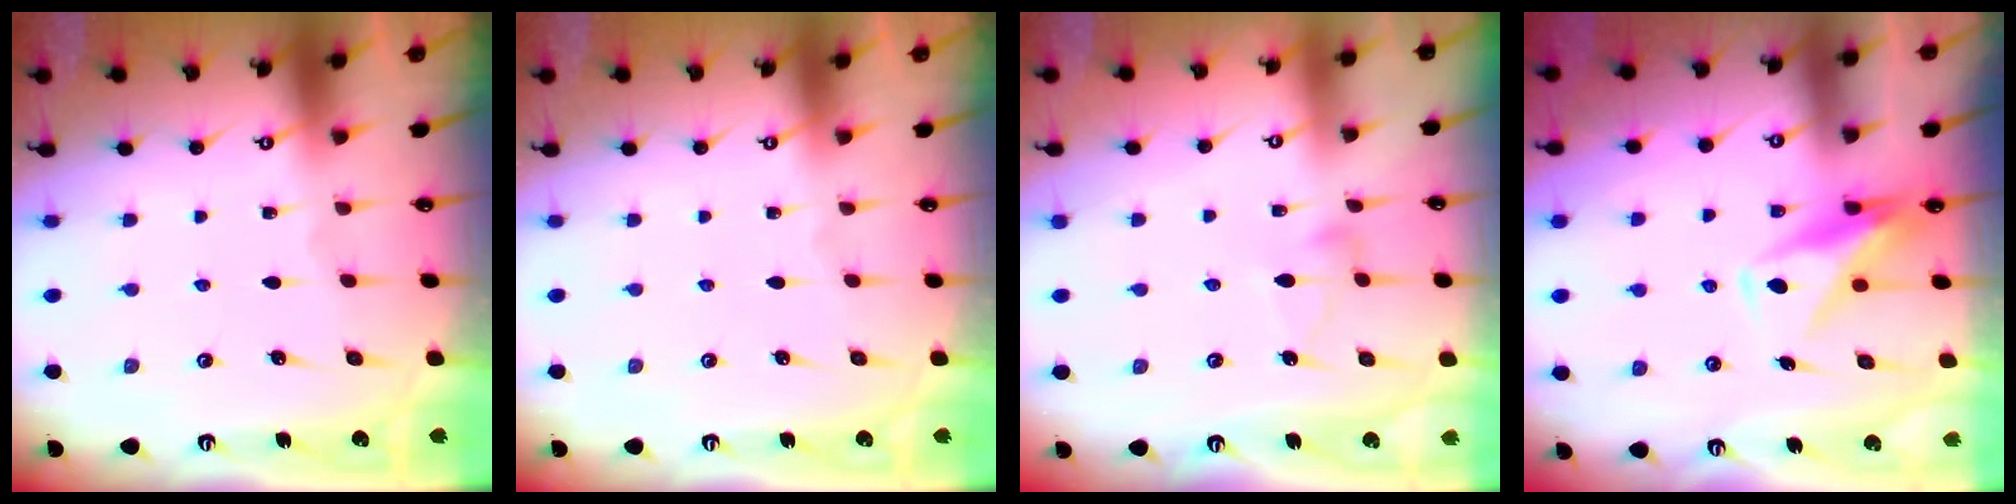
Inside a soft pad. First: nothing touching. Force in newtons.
{"total": 0.0}
{"total": 3.9, "press": 3.9, "slide": 0.2}
{"total": 9.8, "press": 9.8, "slide": 0.7}